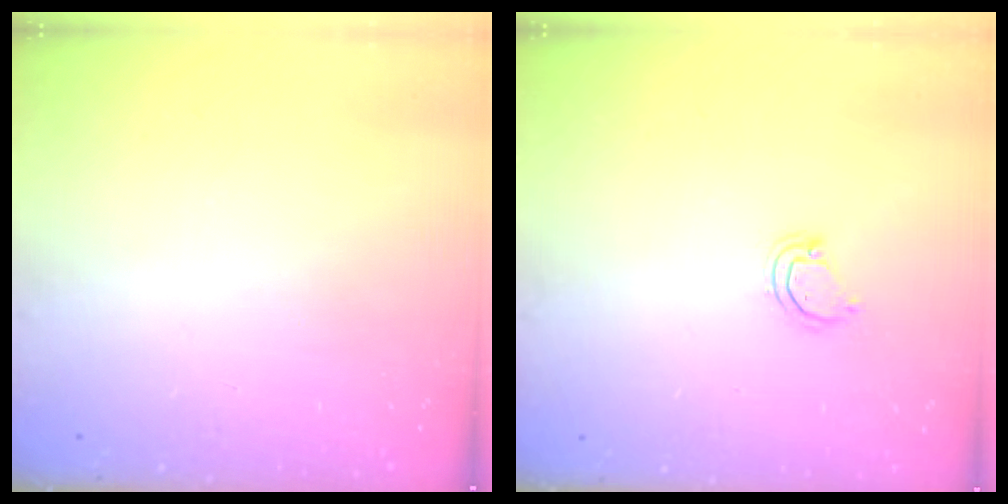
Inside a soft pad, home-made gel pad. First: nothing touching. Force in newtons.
{"total": 3.7, "press": 3.7, "slide": 0.3}